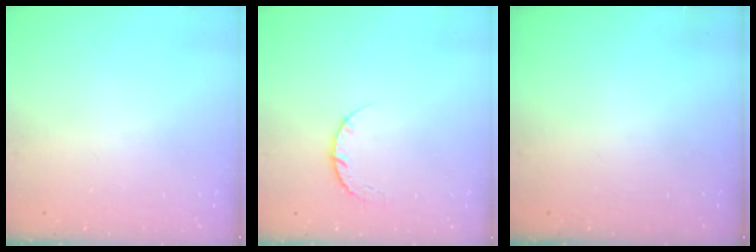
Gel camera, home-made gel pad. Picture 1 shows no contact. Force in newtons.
{"total": 4.8, "press": 4.8, "slide": 0.6}
{"total": 0.0}